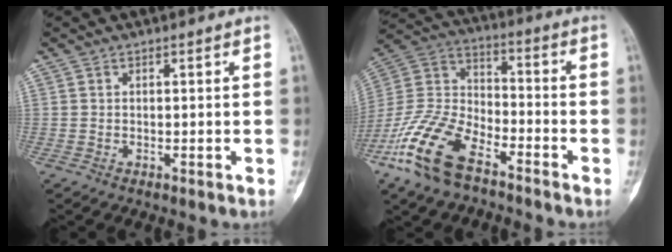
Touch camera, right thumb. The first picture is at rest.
{"total": 17.0, "force": [-10.2, 8.2, 10.8], "torque": [-0.224, 0.050, -0.205]}